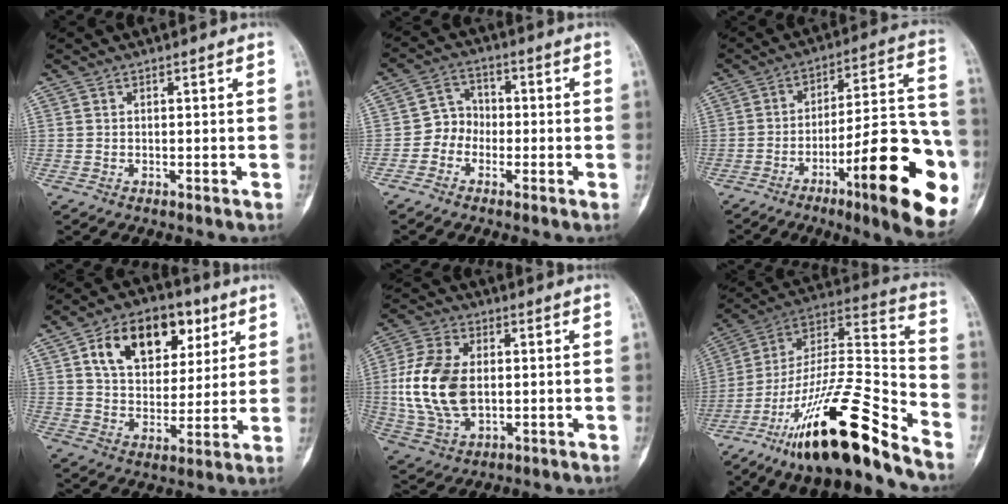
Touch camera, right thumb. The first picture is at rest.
{"total": 4.7, "force": [-1.7, 4.1, 1.6], "torque": [0.002, 0.019, -0.047]}
{"total": 25.0, "force": [-9.7, 5.6, 22.3], "torque": [-0.263, 0.048, -0.137]}
{"total": 17.6, "force": [7.4, 11.4, 11.1], "torque": [-0.138, -0.012, 0.124]}
{"total": 15.4, "force": [0.2, 9.8, 11.8], "torque": [-0.239, 0.002, 0.010]}
{"total": 26.2, "force": [-17.9, 4.9, 18.5], "torque": [-0.331, 0.081, -0.310]}